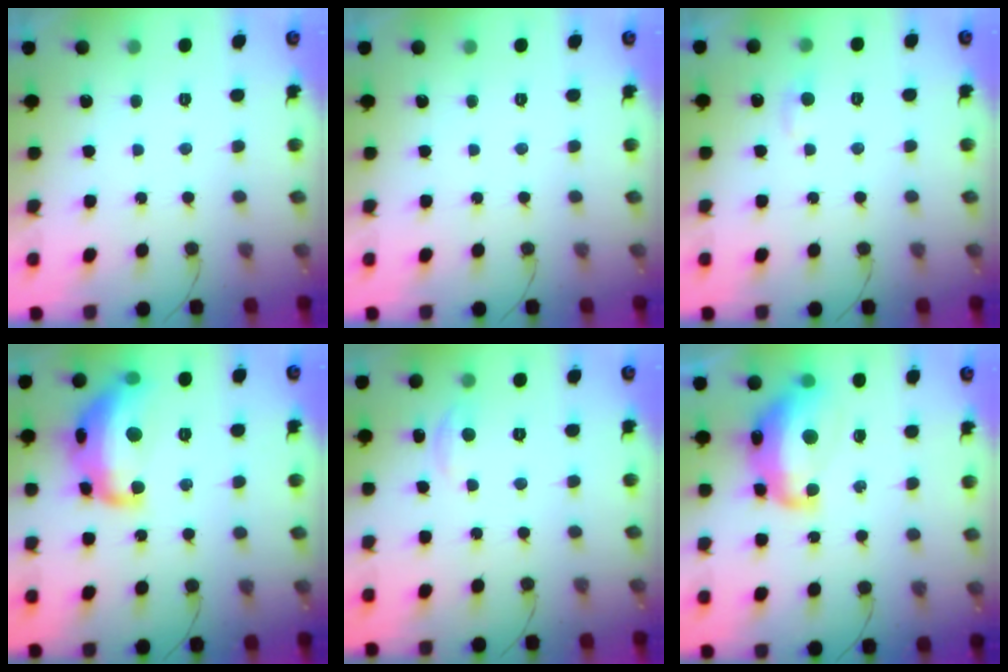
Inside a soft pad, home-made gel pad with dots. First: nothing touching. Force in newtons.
{"total": 0.0}
{"total": 3.3, "press": 3.3, "slide": 0.4}
{"total": 18.8, "press": 18.8, "slide": 0.9}
{"total": 2.7, "press": 2.7, "slide": 0.3}
{"total": 15.8, "press": 15.8, "slide": 1.2}